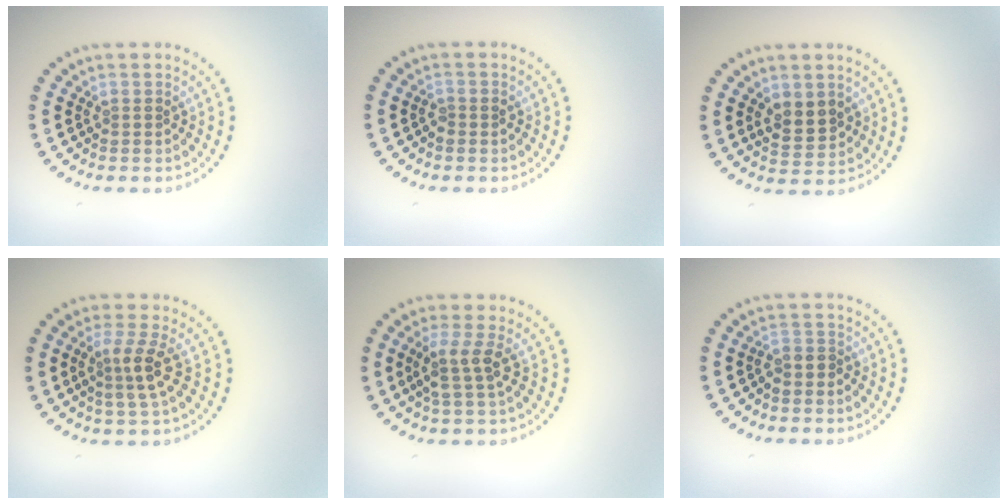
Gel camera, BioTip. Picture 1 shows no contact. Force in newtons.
{"total": 0.8, "press": 0.8, "slide": 0.2}
{"total": 2.7, "press": 2.6, "slide": 0.6}
{"total": 2.9, "press": 2.5, "slide": 1.5}
{"total": 2.6, "press": 2.1, "slide": 1.6}
{"total": 1.1, "press": 0.8, "slide": 0.8}